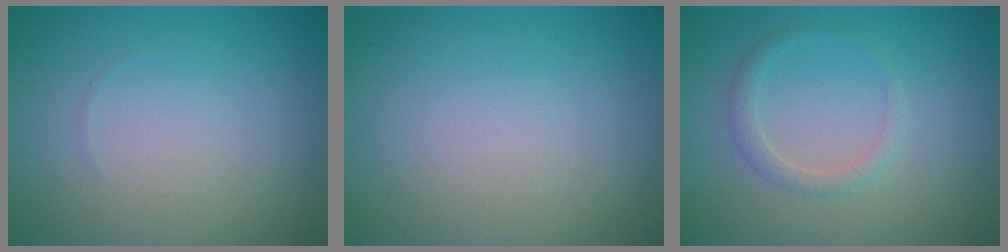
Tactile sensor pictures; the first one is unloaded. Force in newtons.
{"total": 0.0}
{"total": 1.5, "press": 1.5, "slide": 0.1}